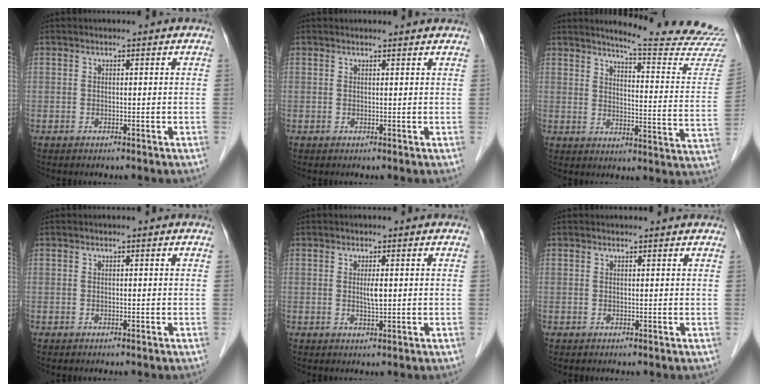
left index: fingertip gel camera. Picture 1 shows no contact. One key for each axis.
{"total": 2.9, "fx": 2.8, "fy": 0.3, "fz": 0.5, "tx": -0.013, "ty": 0.010, "tz": 0.027}
{"total": 19.6, "fx": 18.7, "fy": -1.0, "fz": 5.8, "tx": -0.080, "ty": -0.130, "tz": 0.213}
{"total": 0.0}
{"total": 1.8, "fx": 0.3, "fy": 0.2, "fz": 1.7, "tx": -0.035, "ty": -0.002, "tz": 0.006}
{"total": 2.3, "fx": 2.2, "fy": 0.3, "fz": 0.4, "tx": -0.013, "ty": 0.009, "tz": 0.022}